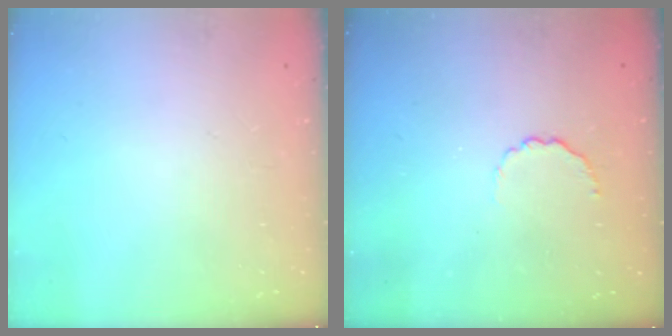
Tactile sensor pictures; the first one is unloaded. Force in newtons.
{"total": 3.3, "press": 3.0, "slide": 1.1}